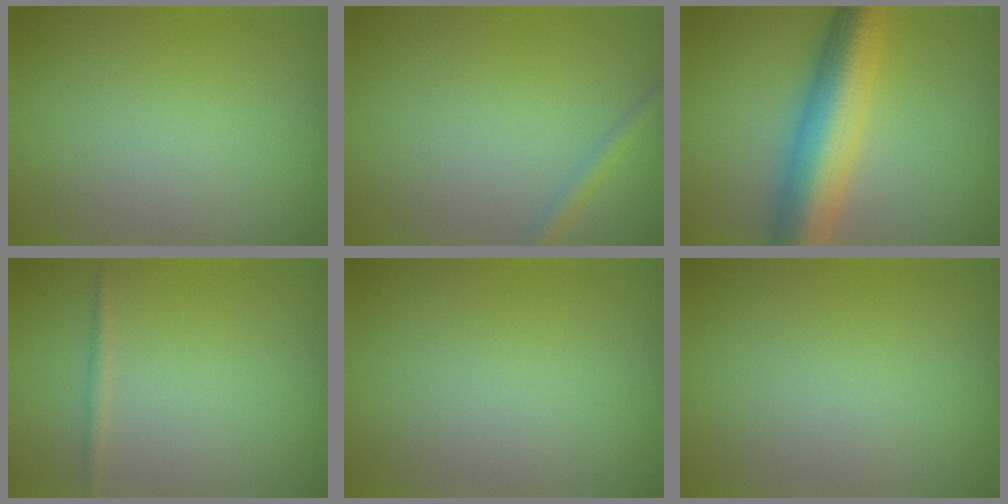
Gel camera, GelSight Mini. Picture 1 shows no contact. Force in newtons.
{"total": 1.2, "press": 1.2, "slide": 0.1}
{"total": 9.3, "press": 9.3, "slide": 0.3}
{"total": 0.8, "press": 0.8, "slide": 0.0}
{"total": 0.0}
{"total": 0.0}